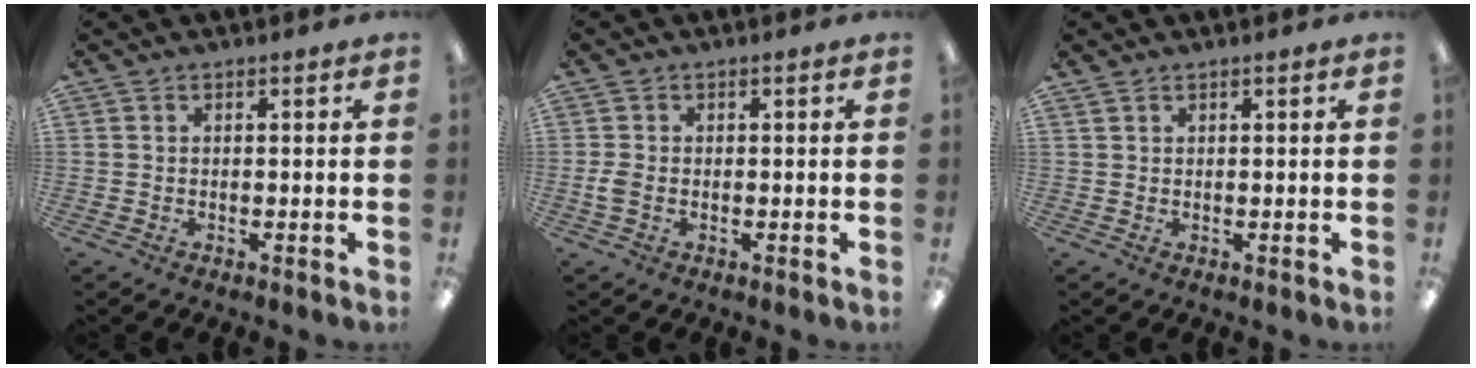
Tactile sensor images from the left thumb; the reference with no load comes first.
{"total": 2.6, "force": [-0.4, 1.7, 1.9], "torque": [-0.047, 0.000, -0.011]}
{"total": 0.9, "force": [0.6, 0.4, 0.5], "torque": [-0.011, 0.001, 0.012]}